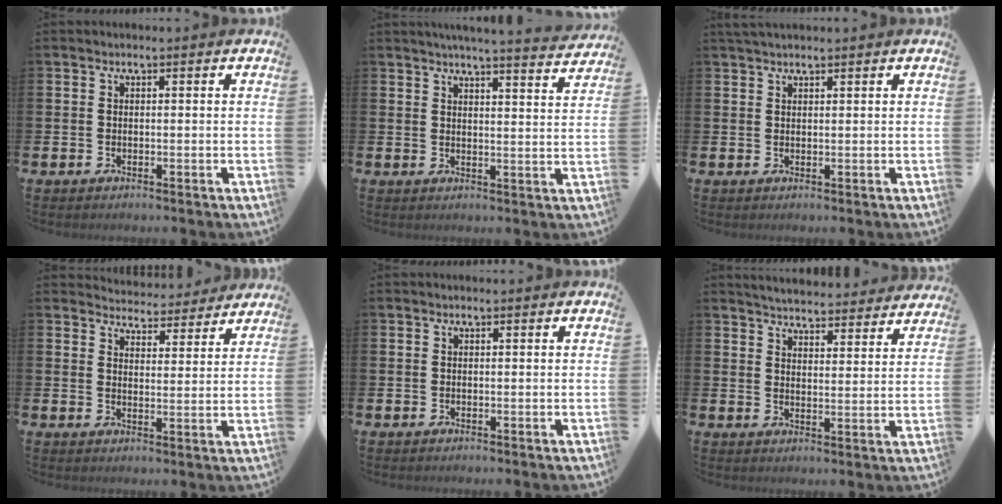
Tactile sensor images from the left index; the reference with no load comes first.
{"total": 4.7, "force": [4.6, -0.6, 1.0], "torque": [-0.019, -0.031, 0.077]}
{"total": 1.6, "force": [1.5, 0.3, 0.5], "torque": [0.001, -0.001, 0.025]}
{"total": 4.6, "force": [4.5, 0.9, -0.1], "torque": [-0.003, -0.040, 0.077]}
{"total": 0.0}
{"total": 5.0, "force": [5.0, 0.5, 0.1], "torque": [-0.016, -0.041, 0.087]}